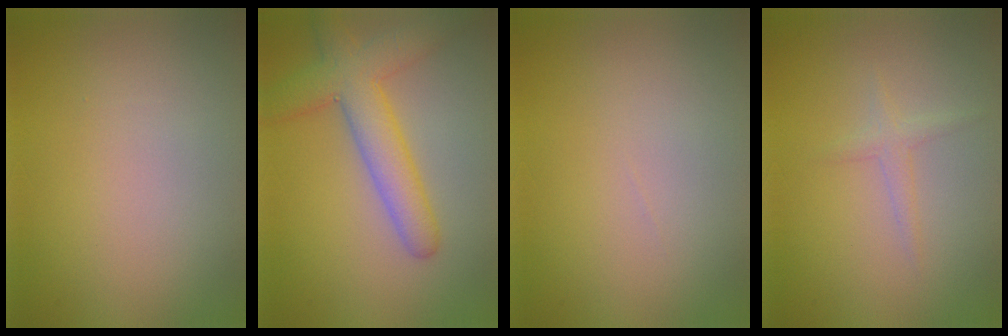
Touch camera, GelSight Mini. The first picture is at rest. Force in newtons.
{"total": 5.3, "press": 5.3, "slide": 0.3}
{"total": 0.0}
{"total": 1.2, "press": 1.2, "slide": 0.1}